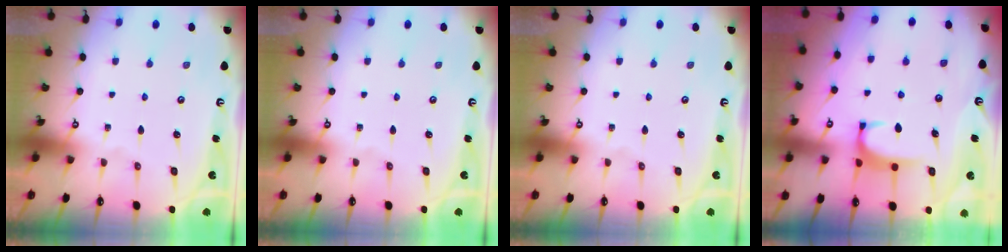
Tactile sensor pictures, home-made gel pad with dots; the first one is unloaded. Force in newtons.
{"total": 0.0}
{"total": 0.0}
{"total": 1.8, "press": 1.7, "slide": 0.5}